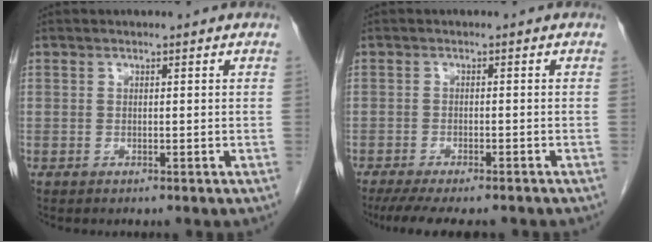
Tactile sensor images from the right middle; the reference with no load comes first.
{"total": 10.3, "force": [-8.7, 2.2, 5.1], "torque": [-0.076, -0.014, -0.123]}